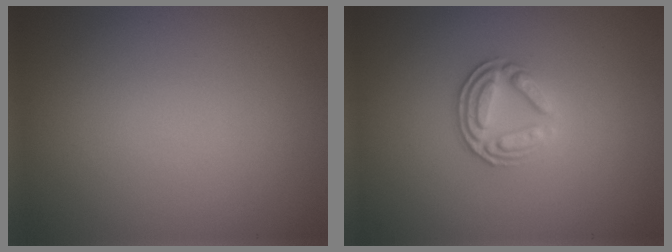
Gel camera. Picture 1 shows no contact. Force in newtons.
{"total": 3.4, "press": 2.7, "slide": 2.1}